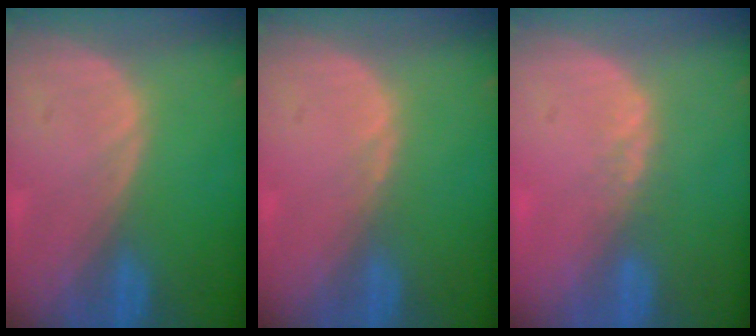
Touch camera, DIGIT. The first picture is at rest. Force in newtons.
{"total": 0.6, "press": 0.5, "slide": 0.3}
{"total": 1.7, "press": 1.4, "slide": 0.9}